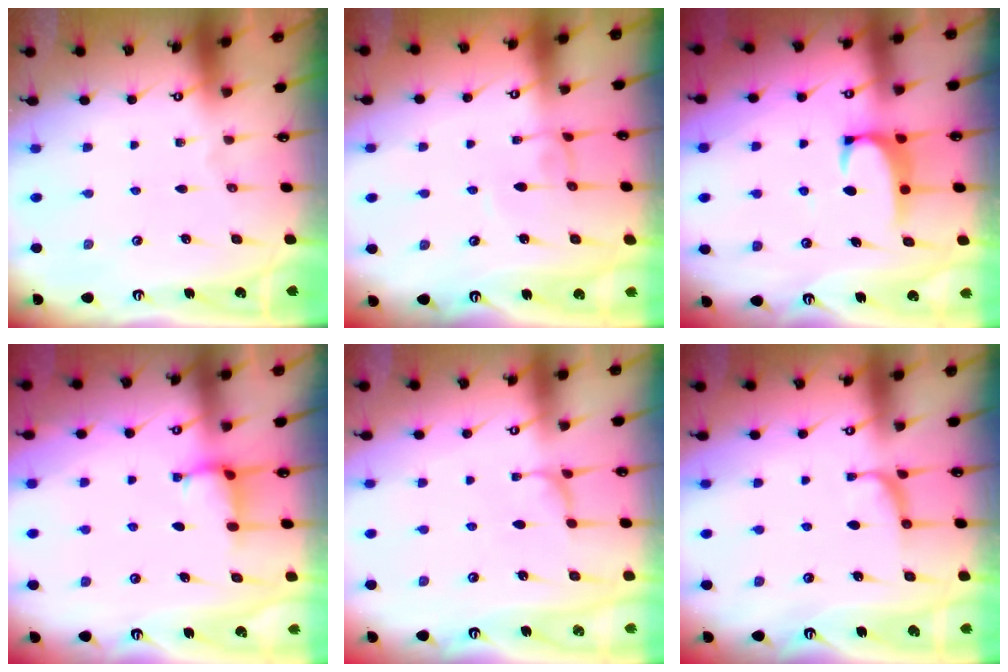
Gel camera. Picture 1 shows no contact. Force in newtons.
{"total": 2.9, "press": 2.9, "slide": 0.2}
{"total": 2.0, "press": 2.0, "slide": 0.3}
{"total": 2.6, "press": 2.6, "slide": 0.3}
{"total": 2.1, "press": 2.0, "slide": 0.3}
{"total": 1.8, "press": 1.6, "slide": 0.7}